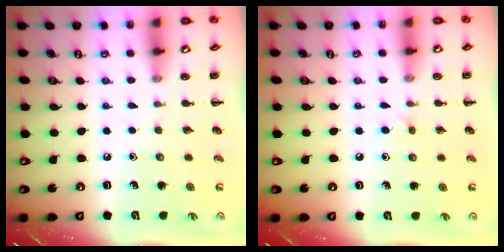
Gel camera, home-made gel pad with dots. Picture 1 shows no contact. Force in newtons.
{"total": 2.8, "press": 2.7, "slide": 1.0}